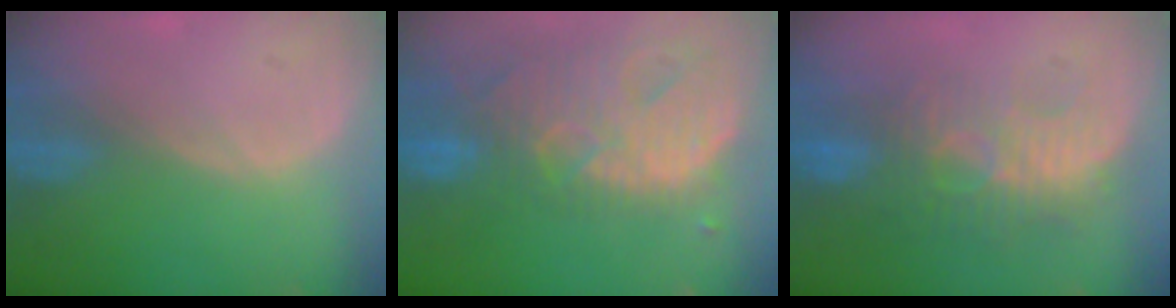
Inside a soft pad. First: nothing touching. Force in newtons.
{"total": 13.9, "press": 11.7, "slide": 7.5}
{"total": 9.3, "press": 8.9, "slide": 2.8}